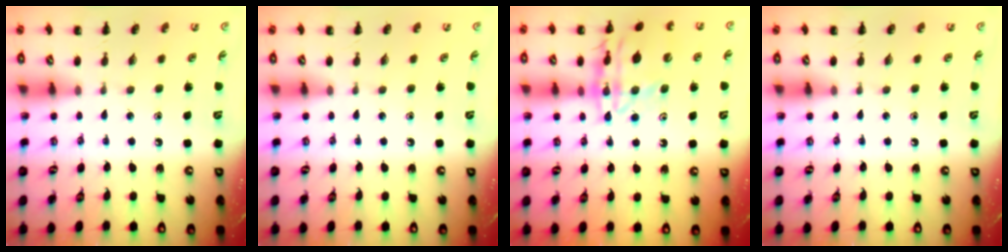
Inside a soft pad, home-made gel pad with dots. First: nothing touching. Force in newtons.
{"total": 0.0}
{"total": 16.1, "press": 16.0, "slide": 2.2}
{"total": 0.0}